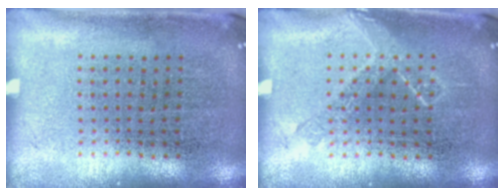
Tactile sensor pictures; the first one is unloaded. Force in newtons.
{"total": 1.8, "press": 1.8, "slide": 0.4}